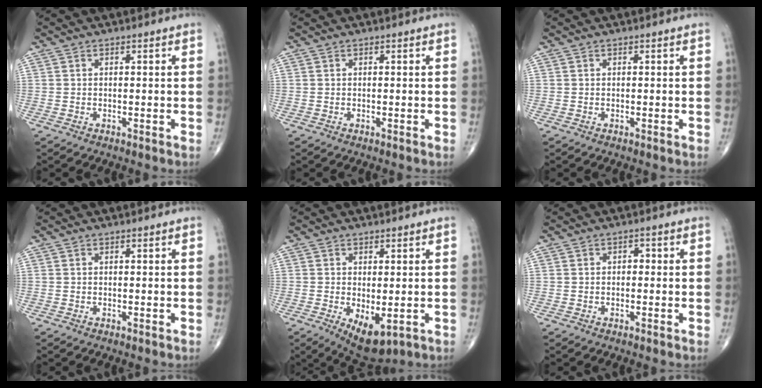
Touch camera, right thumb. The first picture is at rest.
{"total": 0.0}
{"total": 0.0}
{"total": 0.0}
{"total": 7.0, "force": [-1.8, 3.3, 5.8], "torque": [-0.087, -0.014, -0.015]}
{"total": 1.3, "force": [0.0, 0.9, 0.9], "torque": [-0.006, 0.005, -0.005]}